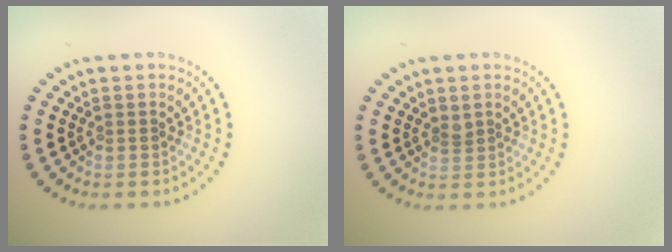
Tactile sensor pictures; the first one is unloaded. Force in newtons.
{"total": 0.8, "press": 0.5, "slide": 0.6}